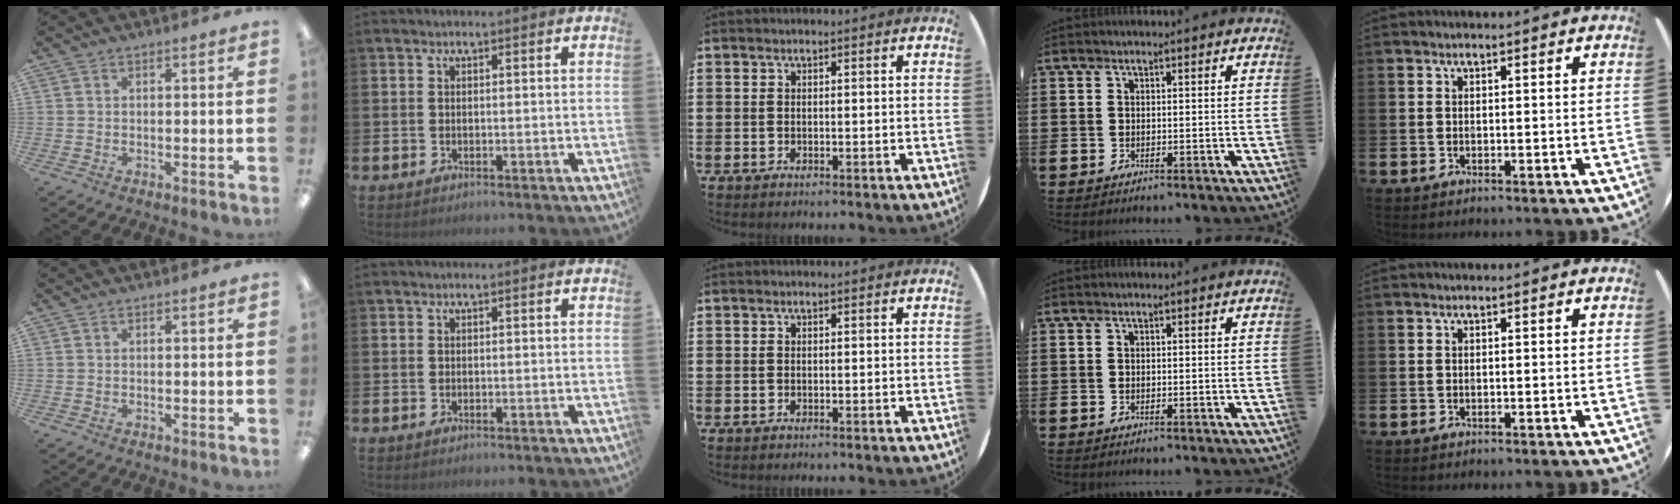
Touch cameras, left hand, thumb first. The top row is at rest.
{}